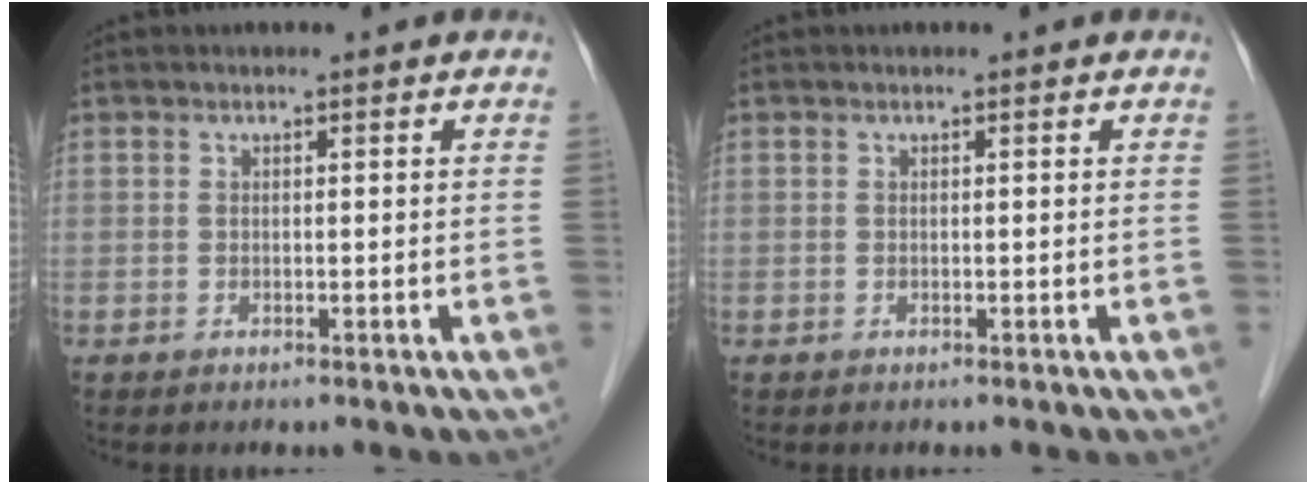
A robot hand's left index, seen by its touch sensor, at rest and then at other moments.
{"total": 0.0}